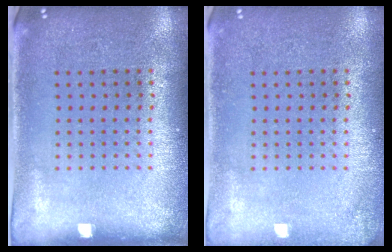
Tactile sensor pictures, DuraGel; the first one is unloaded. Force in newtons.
{"total": 0.9, "press": 0.9, "slide": 0.1}